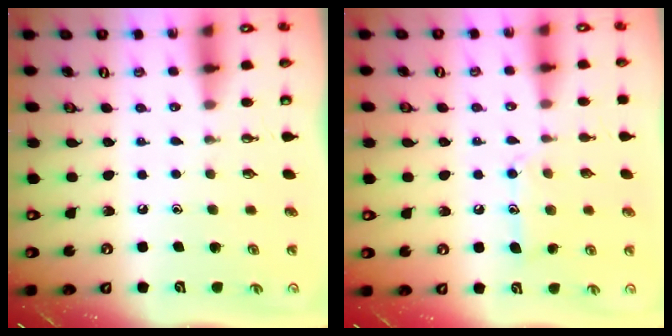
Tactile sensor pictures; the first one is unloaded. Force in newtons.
{"total": 10.3, "press": 10.3, "slide": 0.9}